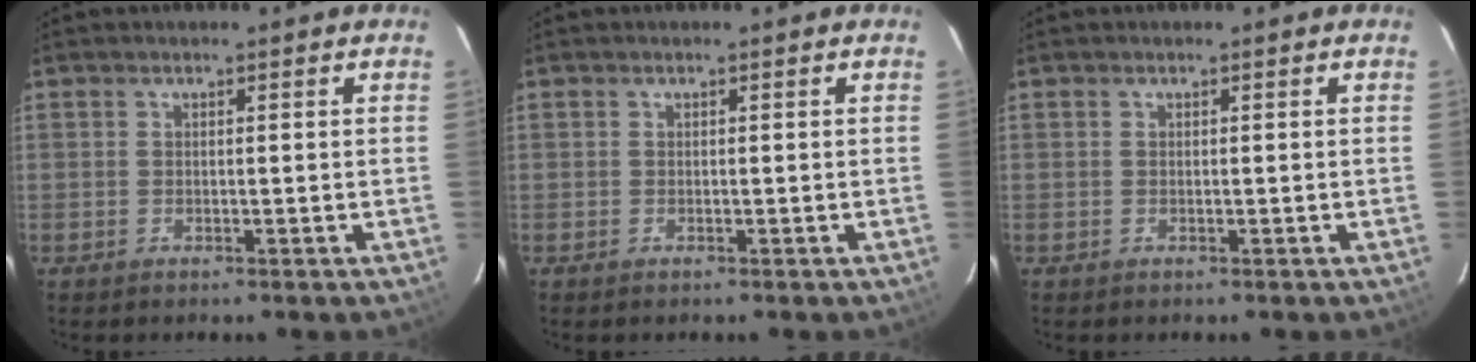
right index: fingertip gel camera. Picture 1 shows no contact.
{"total": 0.0}
{"total": 0.0}